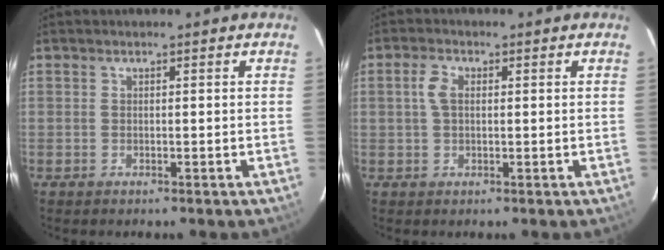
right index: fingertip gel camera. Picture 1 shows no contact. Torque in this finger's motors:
{"motor_torque": [0.21, -0.04, 0.21, 0.06]}